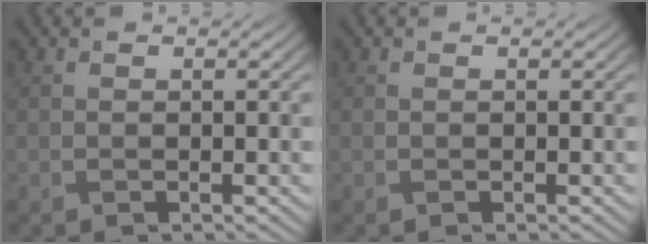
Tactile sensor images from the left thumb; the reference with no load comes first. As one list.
[{"total": 0.0}]